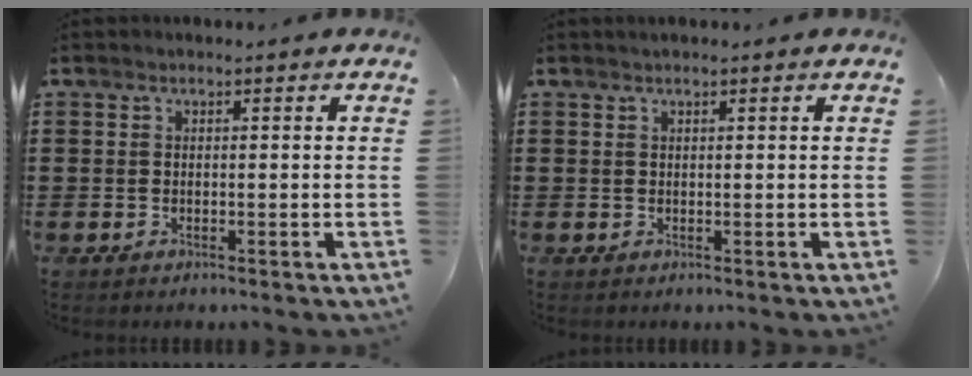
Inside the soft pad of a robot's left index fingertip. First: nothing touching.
{"total": 0.6, "force": [0.4, 0.0, 0.5], "torque": [-0.009, 0.001, 0.007]}